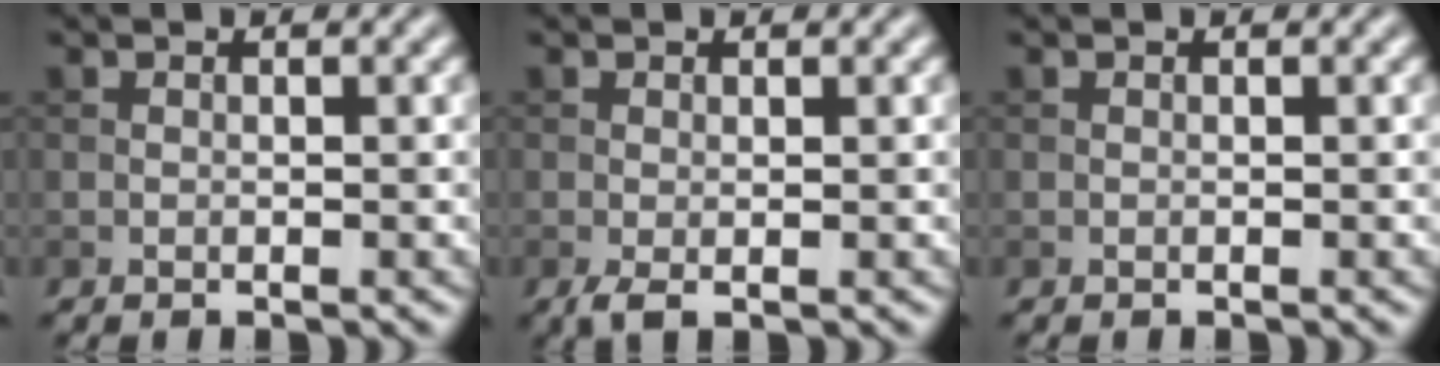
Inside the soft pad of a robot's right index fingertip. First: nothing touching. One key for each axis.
{"total": 1.2, "fx": -0.4, "fy": 0.3, "fz": 1.1, "tx": -0.026, "ty": -0.004, "tz": -0.008}
{"total": 0.0}